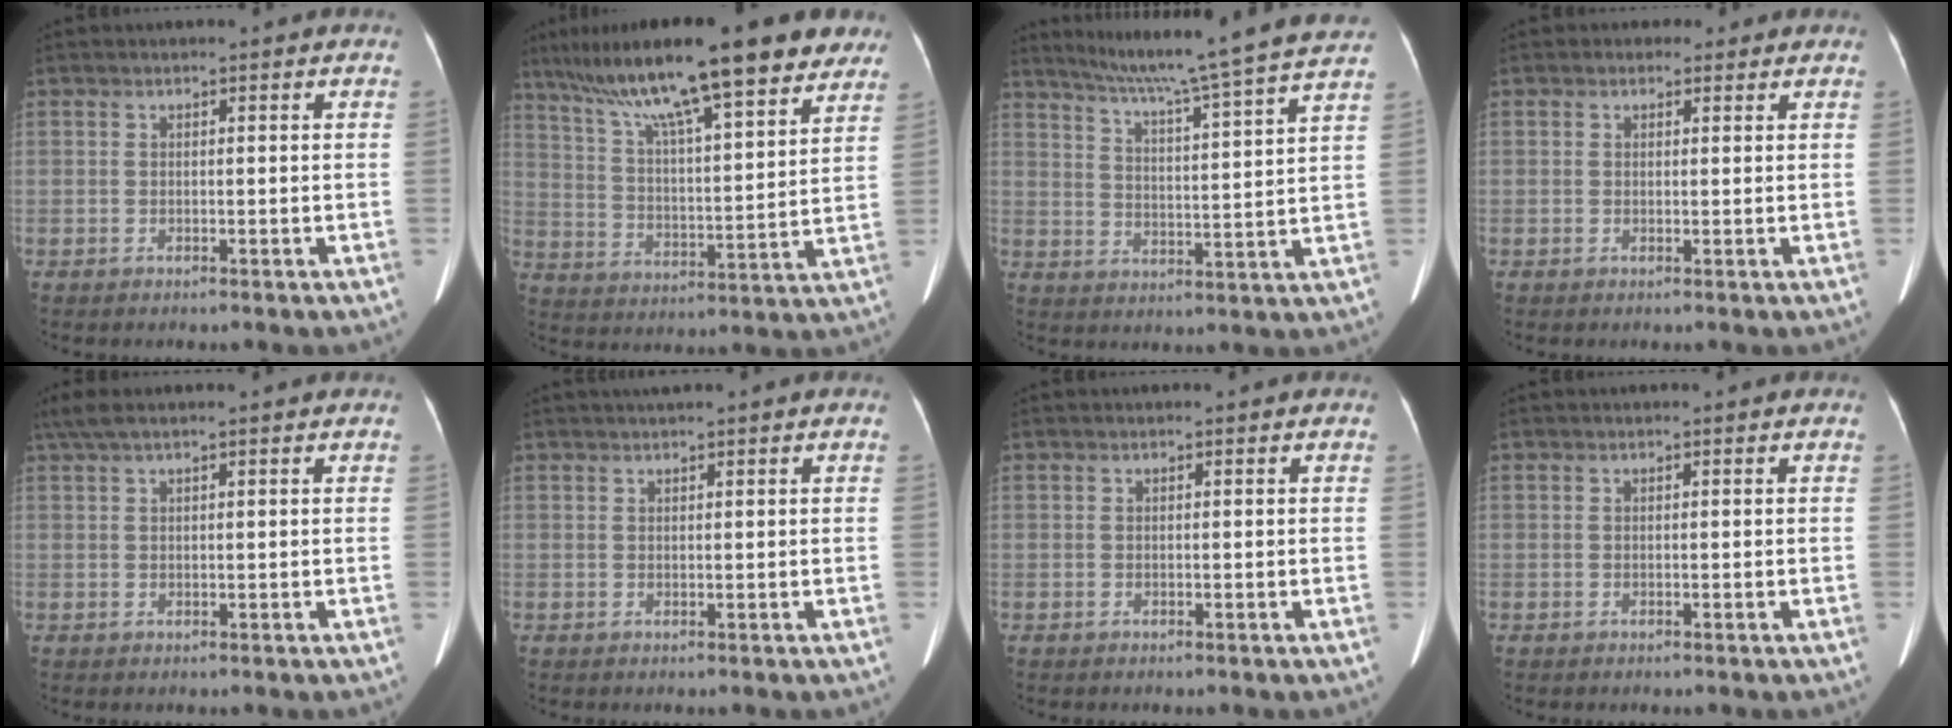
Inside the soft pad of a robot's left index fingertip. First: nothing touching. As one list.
[{"total": 23.5, "force": [17.0, 3.5, 15.8], "torque": [-0.268, 0.038, 0.258]}, {"total": 20.3, "force": [17.8, -2.2, 9.5], "torque": [-0.158, -0.033, 0.235]}, {"total": 1.6, "force": [0.8, 1.4, 0.0], "torque": [0.002, 0.006, 0.005]}, {"total": 4.5, "force": [3.5, 0.1, 2.8], "torque": [-0.052, 0.046, 0.065]}, {"total": 1.6, "force": [1.3, 0.0, 1.0], "torque": [-0.012, 0.019, 0.022]}, {"total": 0.0}, {"total": 0.0}]